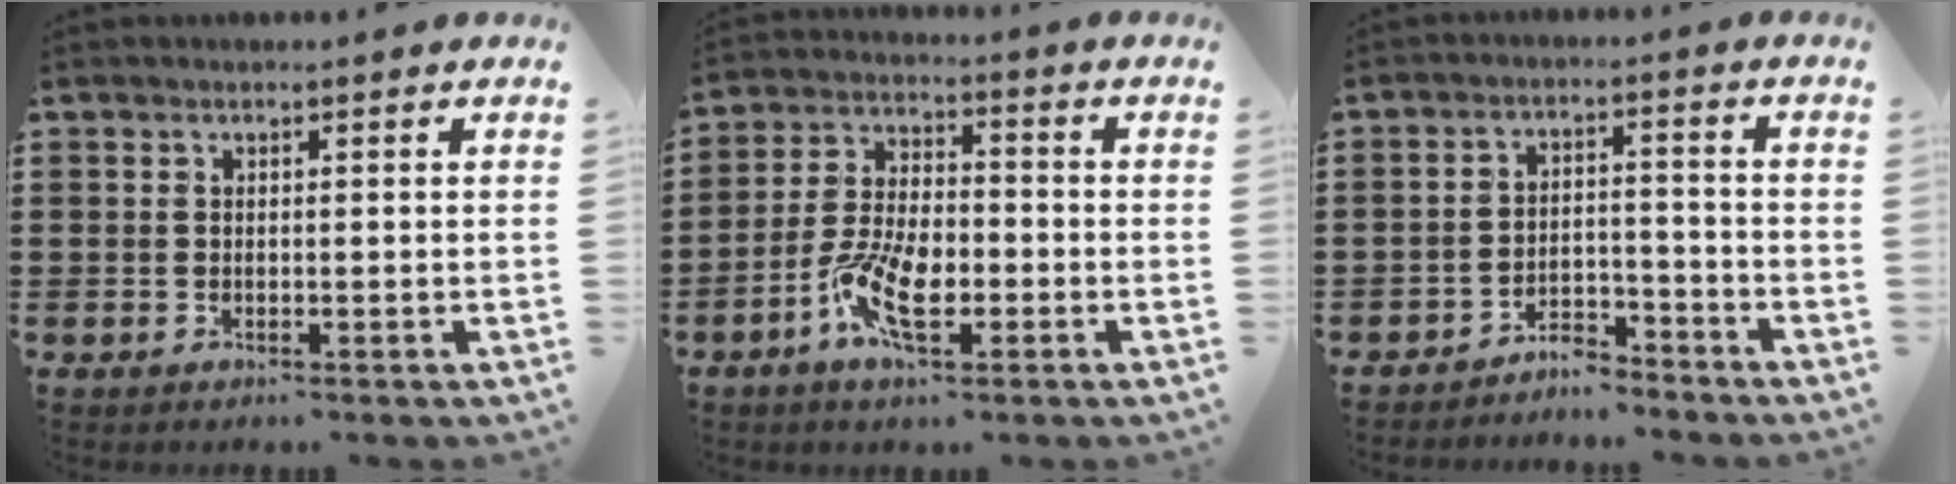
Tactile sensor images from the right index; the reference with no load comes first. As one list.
[{"total": 9.0, "force": [-3.7, 4.0, 7.1], "torque": [-0.163, -0.004, -0.072]}, {"total": 4.1, "force": [-4.0, 0.6, 0.4], "torque": [-0.014, 0.006, -0.083]}]